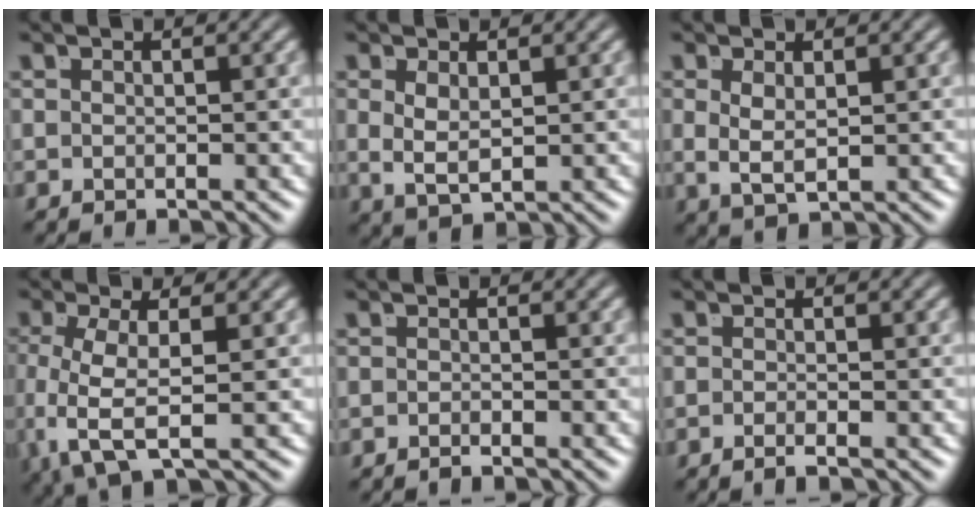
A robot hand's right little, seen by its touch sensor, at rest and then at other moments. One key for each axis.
{"total": 3.1, "fx": 0.1, "fy": 1.8, "fz": 2.5, "tx": -0.057, "ty": -0.017, "tz": 0.014}
{"total": 2.8, "fx": 0.1, "fy": 1.4, "fz": 2.4, "tx": -0.054, "ty": -0.016, "tz": 0.015}
{"total": 5.4, "fx": -0.7, "fy": 2.5, "fz": 4.7, "tx": -0.130, "ty": -0.035, "tz": 0.007}
{"total": 1.0, "fx": -0.8, "fy": -0.6, "fz": 0.1, "tx": -0.002, "ty": -0.002, "tz": -0.014}
{"total": 1.3, "fx": -1.0, "fy": -0.5, "fz": 0.6, "tx": -0.009, "ty": -0.001, "tz": -0.019}